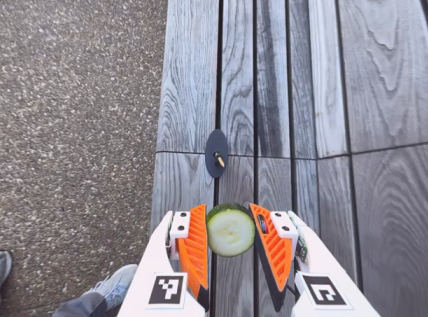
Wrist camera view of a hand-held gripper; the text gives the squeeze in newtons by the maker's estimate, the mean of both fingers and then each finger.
{"total": 10.4, "left": 10.3, "right": 10.5}